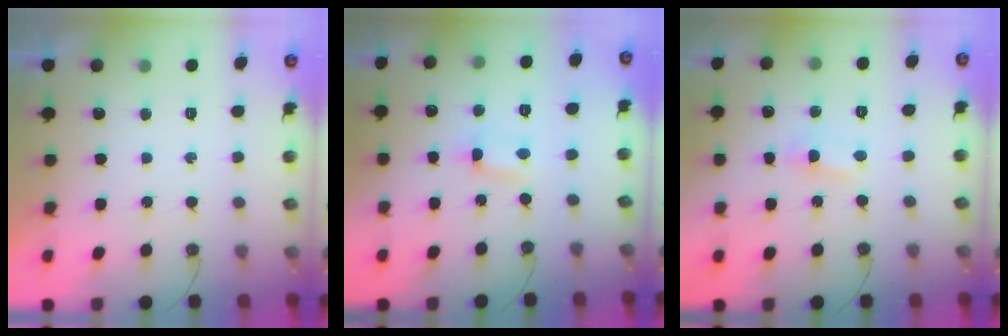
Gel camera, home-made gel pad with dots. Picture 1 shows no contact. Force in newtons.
{"total": 0.6, "press": 0.3, "slide": 0.5}
{"total": 1.5, "press": 1.3, "slide": 0.6}